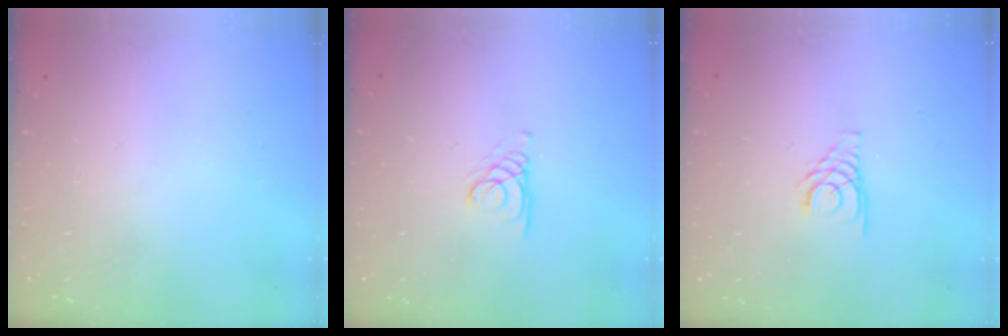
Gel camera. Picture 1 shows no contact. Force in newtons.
{"total": 1.7, "press": 1.7, "slide": 0.2}
{"total": 3.6, "press": 3.6, "slide": 0.4}